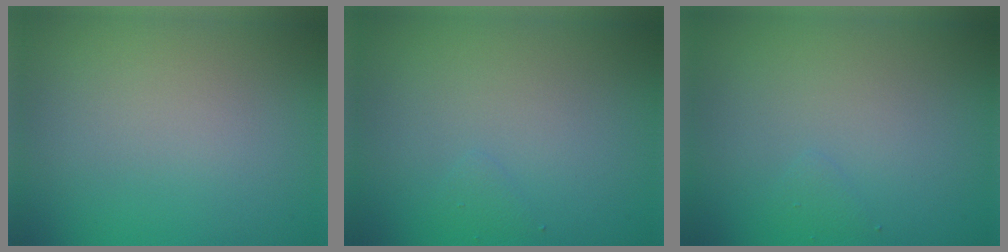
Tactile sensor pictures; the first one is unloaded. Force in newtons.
{"total": 0.6, "press": 0.6, "slide": 0.0}
{"total": 0.6, "press": 0.6, "slide": 0.0}